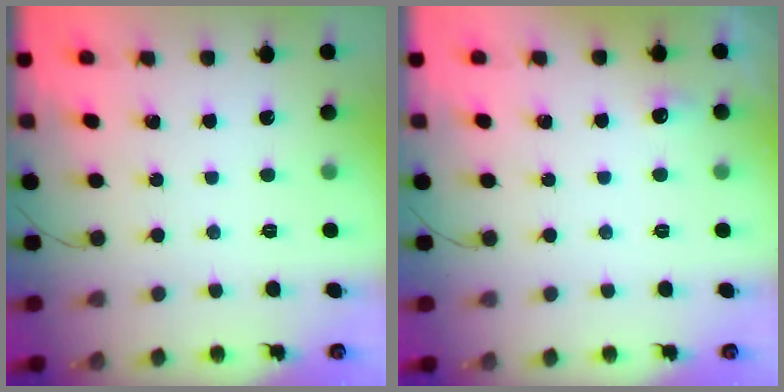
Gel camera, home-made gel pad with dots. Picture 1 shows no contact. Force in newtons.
{"total": 7.7, "press": 3.7, "slide": 6.7}